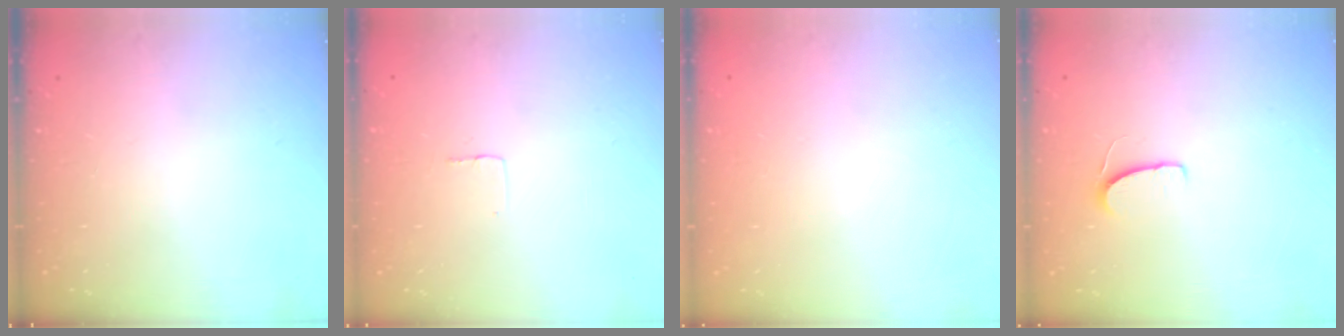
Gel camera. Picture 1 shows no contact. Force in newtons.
{"total": 2.4, "press": 2.4, "slide": 0.1}
{"total": 0.0}
{"total": 6.4, "press": 6.4, "slide": 0.5}